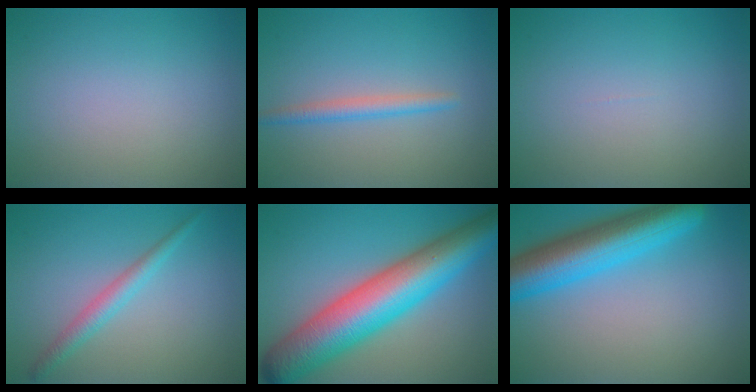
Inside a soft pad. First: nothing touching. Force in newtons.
{"total": 1.9, "press": 1.9, "slide": 0.1}
{"total": 0.0}
{"total": 2.2, "press": 2.2, "slide": 0.1}
{"total": 11.8, "press": 11.7, "slide": 0.2}
{"total": 8.5, "press": 8.5, "slide": 0.3}